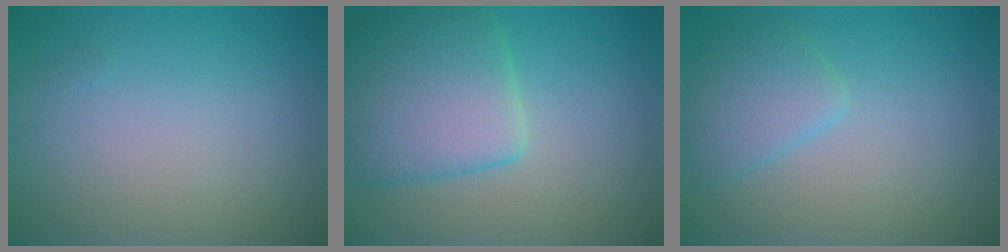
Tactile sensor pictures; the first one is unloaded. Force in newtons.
{"total": 6.8, "press": 6.8, "slide": 0.2}
{"total": 2.6, "press": 2.6, "slide": 0.2}